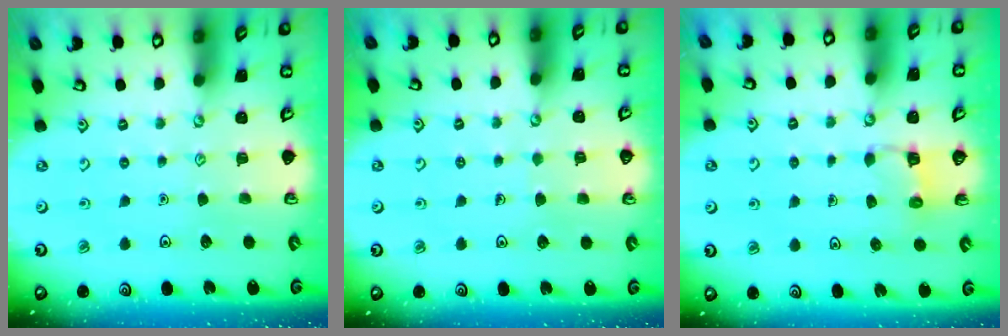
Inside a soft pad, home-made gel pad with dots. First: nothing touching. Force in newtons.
{"total": 2.5, "press": 2.5, "slide": 0.2}
{"total": 2.9, "press": 2.9, "slide": 0.3}